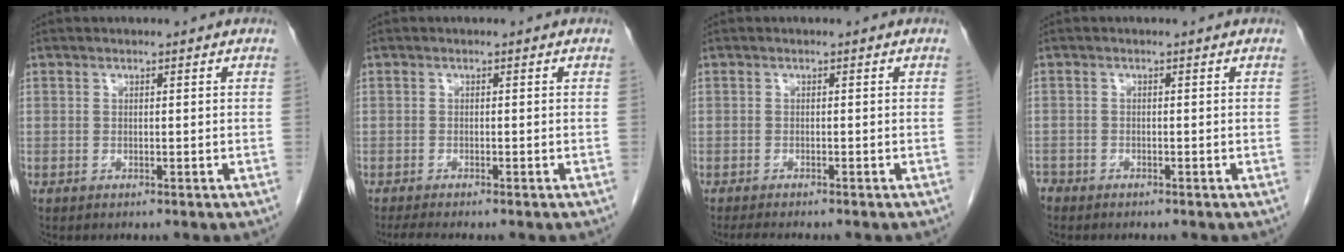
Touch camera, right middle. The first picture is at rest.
{"total": 2.9, "force": [-2.4, 0.1, 1.7], "torque": [-0.030, -0.007, -0.039]}
{"total": 4.1, "force": [-3.5, 0.3, 2.1], "torque": [-0.028, -0.008, -0.049]}
{"total": 1.5, "force": [-1.4, 0.6, 0.1], "torque": [0.004, 0.001, -0.027]}